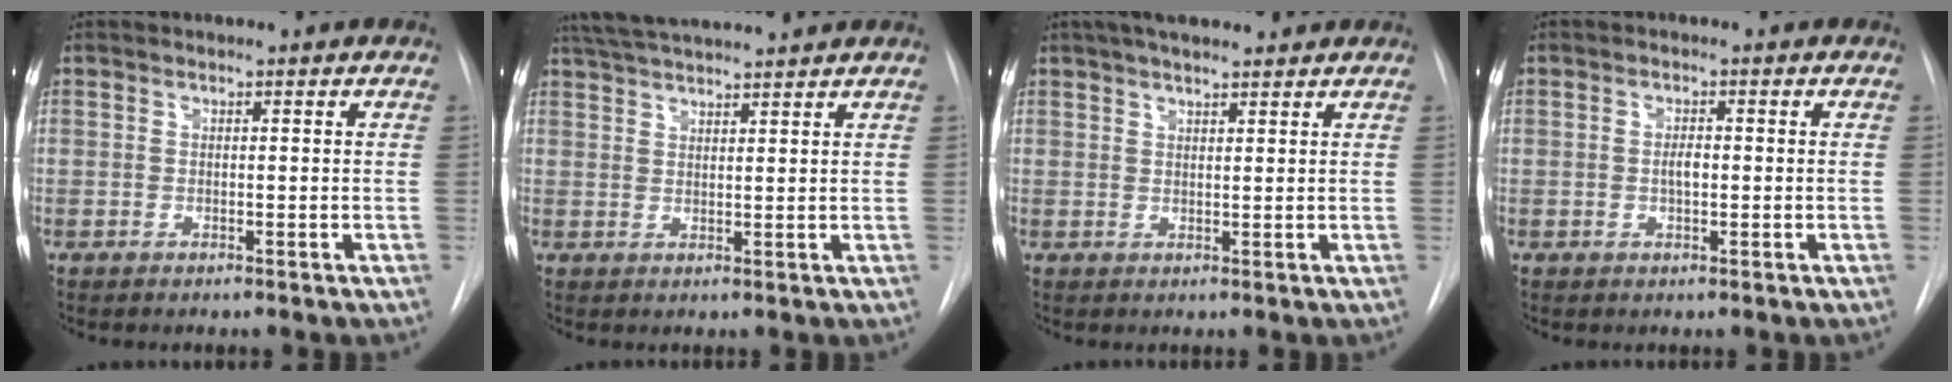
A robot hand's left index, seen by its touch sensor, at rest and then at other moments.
{"total": 9.2, "force": [8.5, -0.3, 3.4], "torque": [-0.068, 0.032, 0.135]}
{"total": 7.6, "force": [6.3, 1.6, 3.9], "torque": [-0.061, 0.027, 0.099]}
{"total": 1.5, "force": [-0.1, 0.6, 1.4], "torque": [-0.027, 0.000, -0.003]}